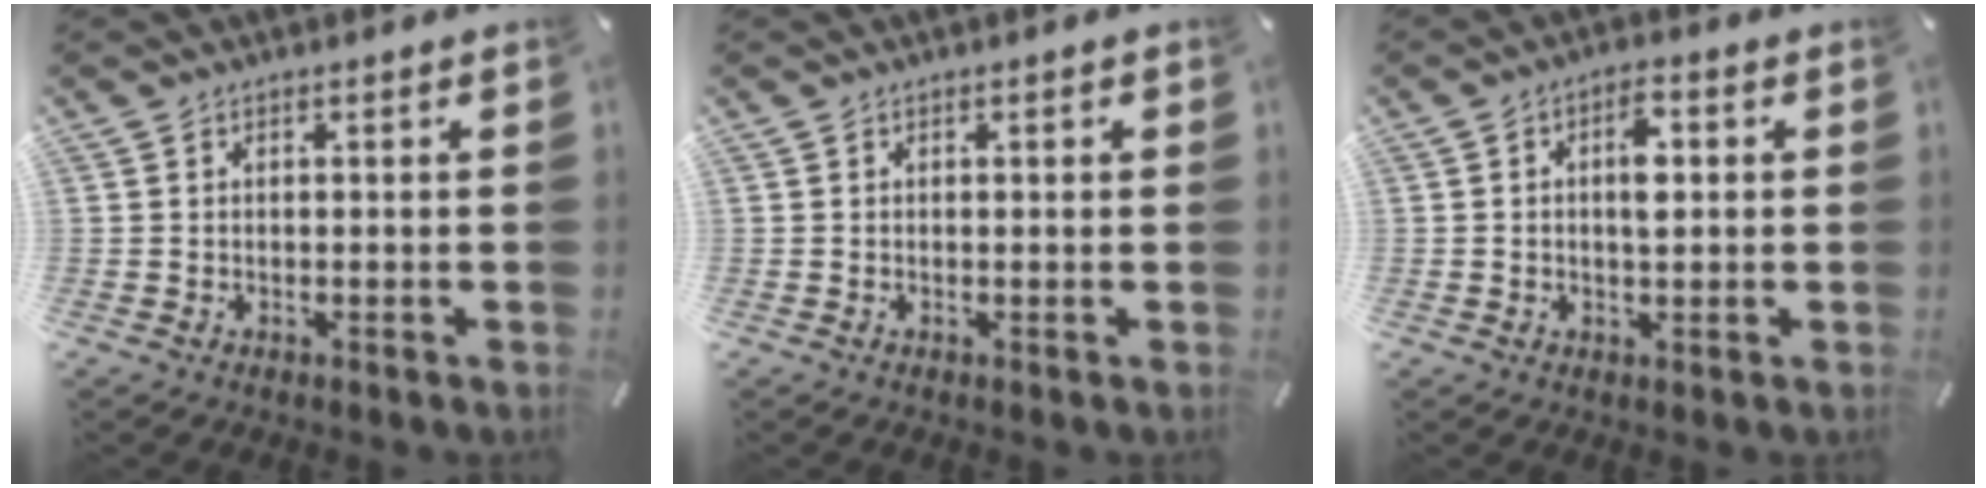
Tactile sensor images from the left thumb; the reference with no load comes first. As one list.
[{"total": 0.9, "force": [0.2, 0.2, 0.8], "torque": [-0.016, 0.002, 0.003]}, {"total": 6.0, "force": [0.8, 3.0, 5.1], "torque": [-0.078, 0.002, 0.007]}]